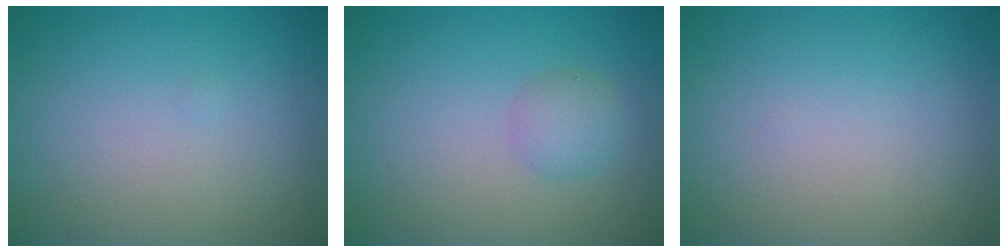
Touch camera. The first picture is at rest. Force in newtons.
{"total": 1.9, "press": 1.9, "slide": 0.1}
{"total": 0.0}